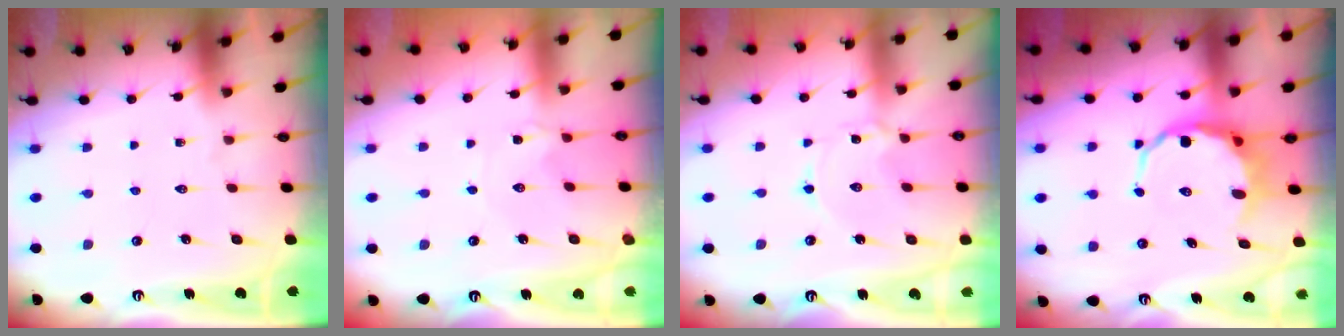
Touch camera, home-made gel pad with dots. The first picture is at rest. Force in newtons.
{"total": 0.8, "press": 0.8, "slide": 0.2}
{"total": 1.7, "press": 1.7, "slide": 0.3}
{"total": 7.7, "press": 7.4, "slide": 2.1}